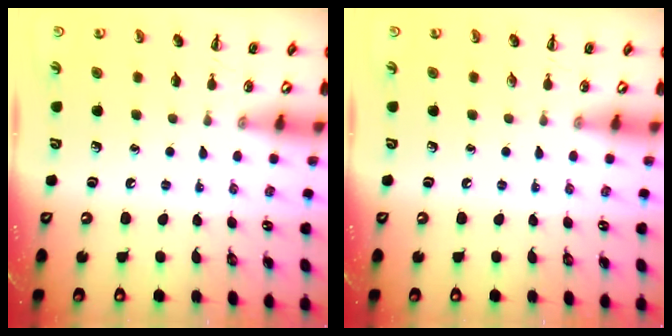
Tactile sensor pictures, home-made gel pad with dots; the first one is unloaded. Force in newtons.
{"total": 0.0}